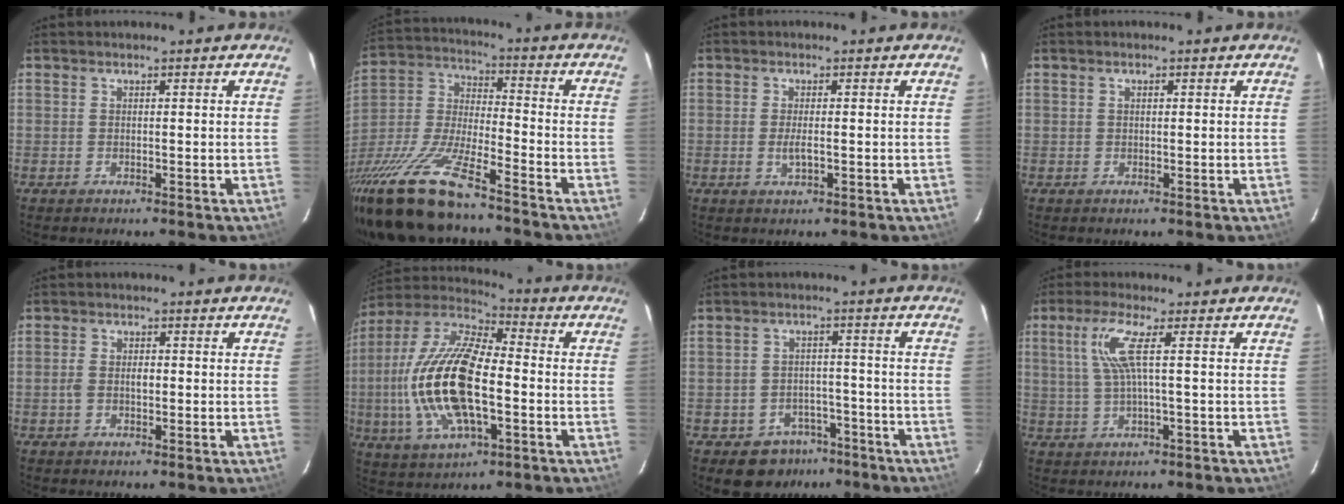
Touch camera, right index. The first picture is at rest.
{"total": 22.2, "force": [-16.9, 4.1, 13.8], "torque": [-0.294, -0.040, -0.316]}
{"total": 2.5, "force": [-0.5, 0.5, 2.3], "torque": [-0.046, -0.004, -0.008]}
{"total": 0.6, "force": [0.2, 0.4, 0.4], "torque": [-0.006, 0.004, 0.003]}
{"total": 2.7, "force": [-0.5, 1.5, 2.2], "torque": [-0.045, 0.005, -0.009]}
{"total": 21.3, "force": [-3.1, 8.8, 19.1], "torque": [-0.397, -0.003, -0.063]}
{"total": 7.6, "force": [-5.1, 5.4, 1.7], "torque": [-0.040, 0.025, -0.056]}
{"total": 6.2, "force": [1.3, -0.1, 6.1], "torque": [-0.120, 0.003, 0.035]}